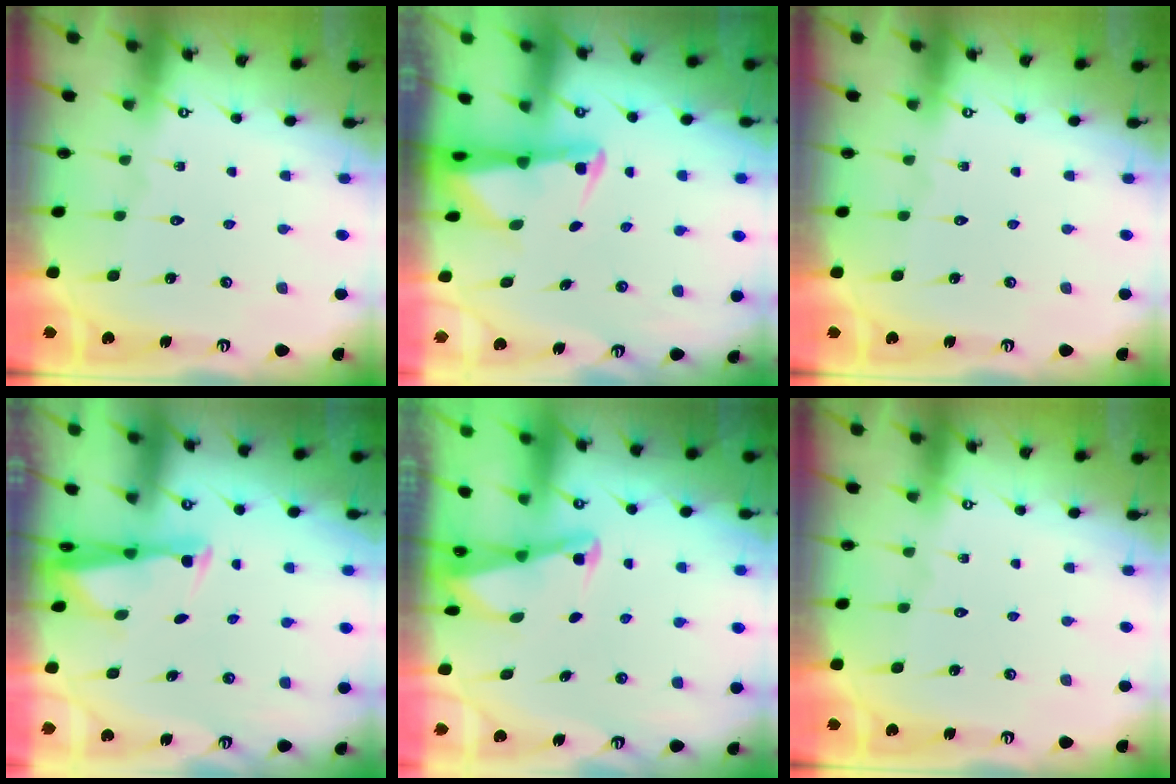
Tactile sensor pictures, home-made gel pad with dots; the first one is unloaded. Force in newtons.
{"total": 2.6, "press": 2.5, "slide": 0.5}
{"total": 0.0}
{"total": 2.7, "press": 2.6, "slide": 0.8}
{"total": 2.1, "press": 2.0, "slide": 0.4}
{"total": 0.0}